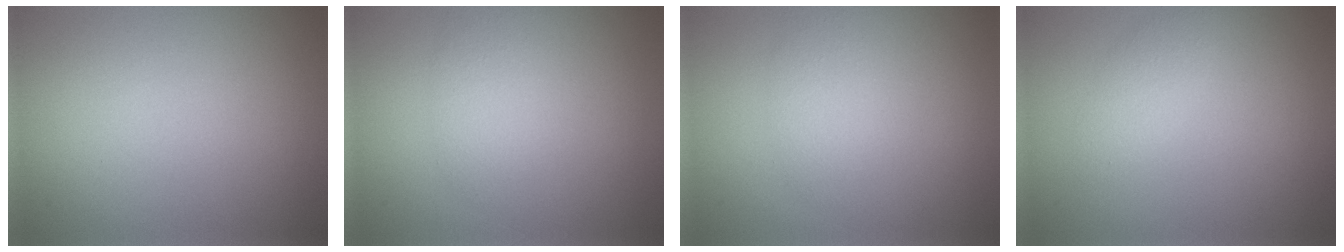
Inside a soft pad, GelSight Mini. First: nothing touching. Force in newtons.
{"total": 1.8, "press": 1.8, "slide": 0.0}
{"total": 1.8, "press": 1.8, "slide": 0.0}
{"total": 1.6, "press": 1.6, "slide": 0.2}